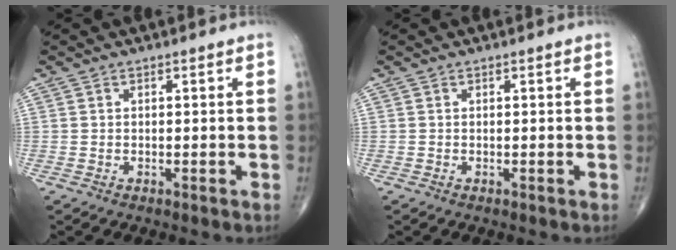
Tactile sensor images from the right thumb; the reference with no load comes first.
{"total": 0.0}